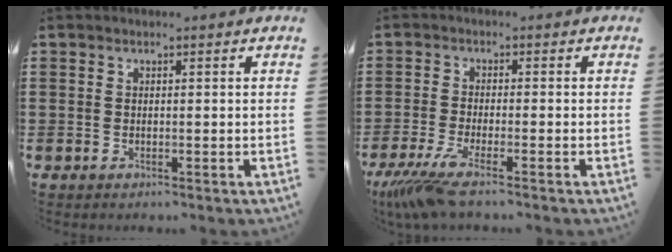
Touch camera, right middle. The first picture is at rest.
{"total": 5.0, "force": [-3.4, 0.1, 3.7], "torque": [-0.097, -0.027, -0.067]}